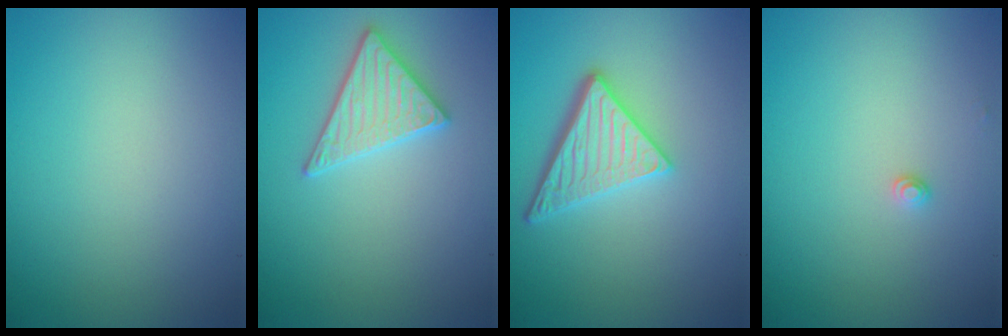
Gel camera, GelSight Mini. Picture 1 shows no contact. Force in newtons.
{"total": 3.0, "press": 3.0, "slide": 0.2}
{"total": 4.0, "press": 3.4, "slide": 2.1}
{"total": 0.8, "press": 0.8, "slide": 0.0}